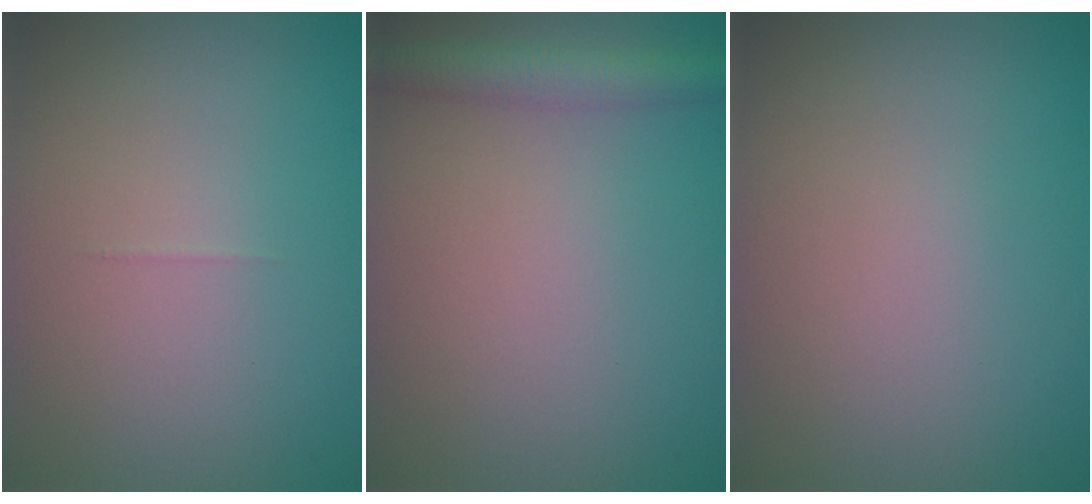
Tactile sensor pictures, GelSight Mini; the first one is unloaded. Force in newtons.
{"total": 3.0, "press": 3.0, "slide": 0.2}
{"total": 0.0}